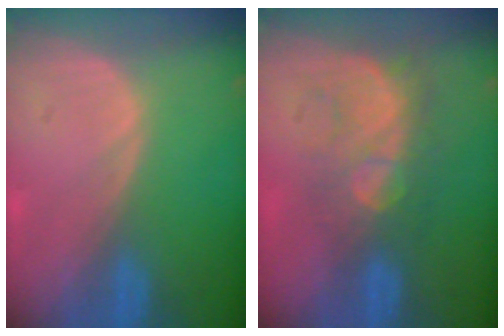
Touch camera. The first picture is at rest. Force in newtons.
{"total": 8.9, "press": 7.6, "slide": 4.6}